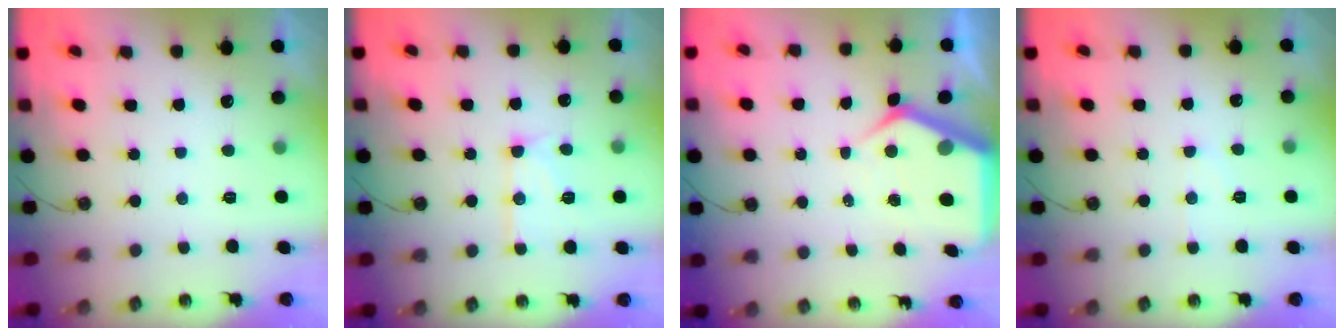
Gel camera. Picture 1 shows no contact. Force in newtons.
{"total": 11.9, "press": 11.9, "slide": 0.8}
{"total": 7.6, "press": 7.6, "slide": 0.9}
{"total": 5.3, "press": 5.3, "slide": 0.5}